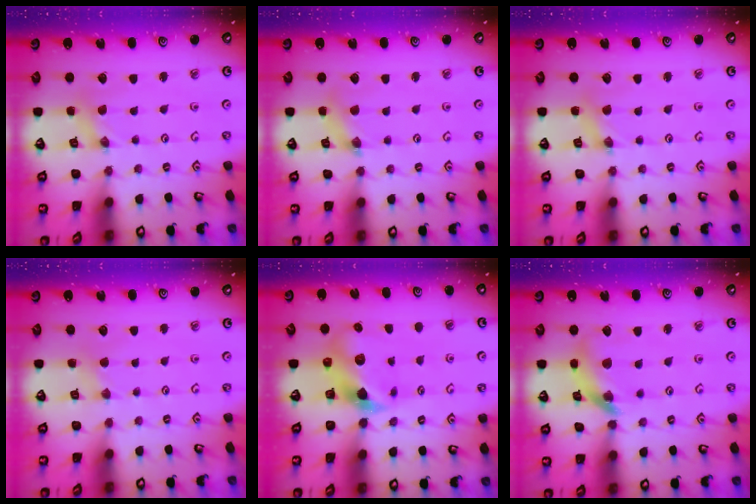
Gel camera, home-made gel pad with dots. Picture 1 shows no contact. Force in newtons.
{"total": 2.7, "press": 2.6, "slide": 0.4}
{"total": 1.9, "press": 1.8, "slide": 0.3}
{"total": 2.4, "press": 2.4, "slide": 0.4}
{"total": 8.4, "press": 8.3, "slide": 1.1}
{"total": 12.1, "press": 12.0, "slide": 1.4}